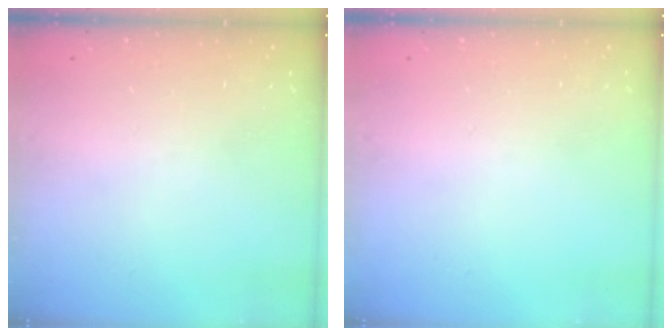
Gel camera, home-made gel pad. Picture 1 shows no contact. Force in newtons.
{"total": 0.0}